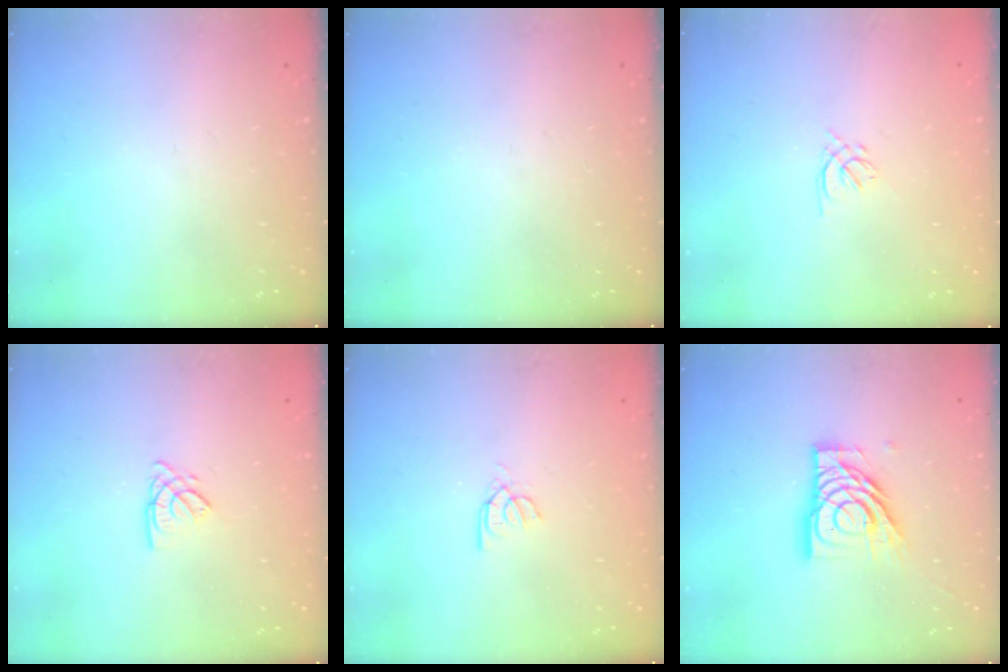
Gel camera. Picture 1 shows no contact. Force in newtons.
{"total": 0.0}
{"total": 1.4, "press": 1.3, "slide": 0.5}
{"total": 2.7, "press": 2.7, "slide": 0.3}
{"total": 2.6, "press": 2.6, "slide": 0.2}
{"total": 14.2, "press": 14.1, "slide": 1.6}